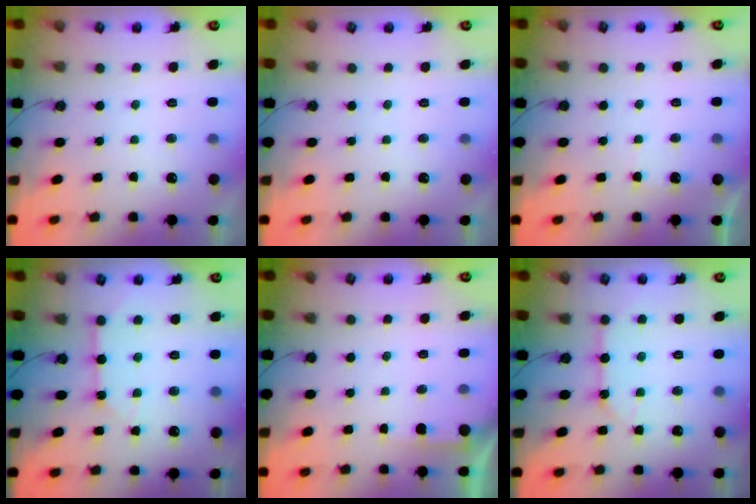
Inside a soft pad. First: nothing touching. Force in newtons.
{"total": 0.0}
{"total": 2.4, "press": 2.3, "slide": 0.4}
{"total": 6.3, "press": 6.3, "slide": 0.6}
{"total": 1.5, "press": 1.5, "slide": 0.2}
{"total": 9.0, "press": 8.9, "slide": 1.1}